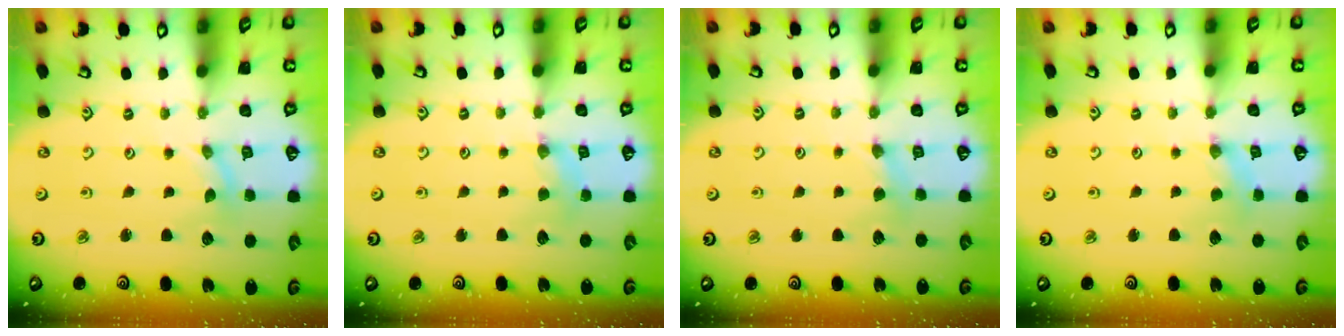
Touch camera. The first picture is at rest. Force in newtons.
{"total": 2.3, "press": 2.3, "slide": 0.3}
{"total": 2.5, "press": 2.5, "slide": 0.3}
{"total": 0.6, "press": 0.6, "slide": 0.1}